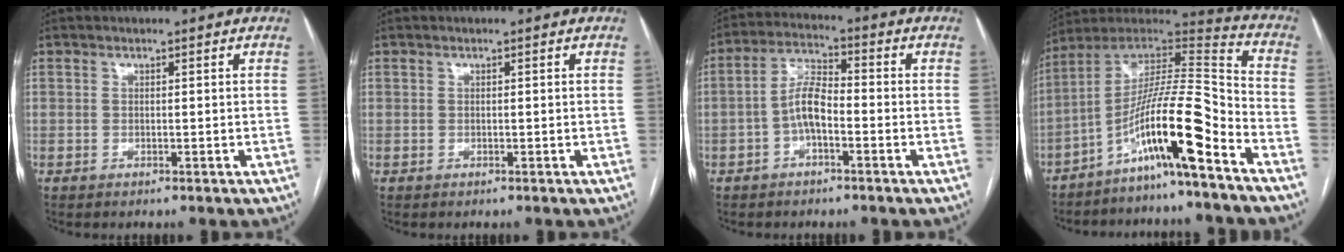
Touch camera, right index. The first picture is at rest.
{"total": 0.0}
{"total": 6.2, "force": [-1.8, 2.2, 5.5], "torque": [-0.112, 0.018, -0.037]}
{"total": 15.2, "force": [-8.4, -0.1, 12.6], "torque": [-0.232, 0.018, -0.149]}